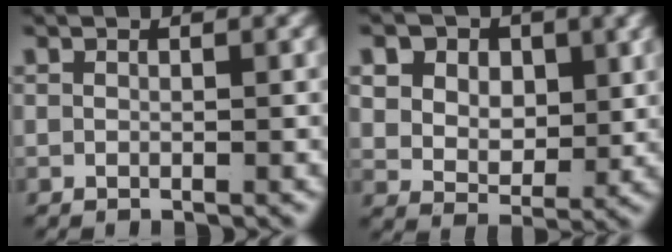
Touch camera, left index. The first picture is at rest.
{"total": 7.2, "force": [1.8, 5.9, 3.8], "torque": [-0.082, -0.024, 0.033]}